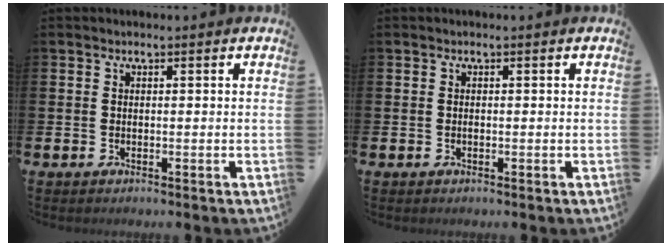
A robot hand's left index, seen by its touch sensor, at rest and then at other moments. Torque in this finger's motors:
{"motor_torque": [0.05, 0.02, 0.00, 0.00]}